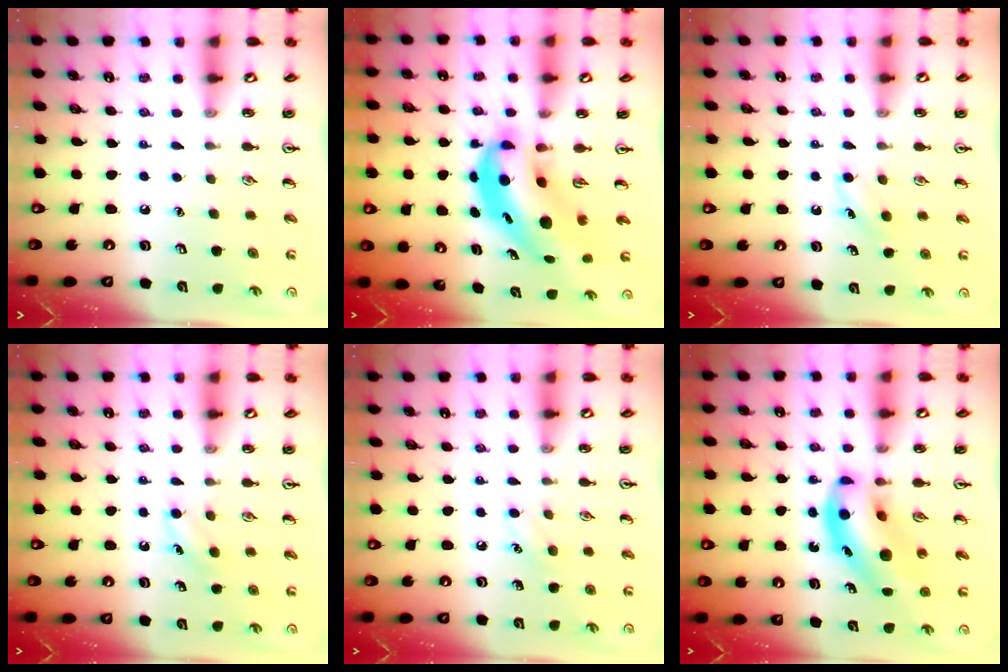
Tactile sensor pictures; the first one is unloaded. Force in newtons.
{"total": 9.0, "press": 8.7, "slide": 2.3}
{"total": 4.3, "press": 4.0, "slide": 1.4}
{"total": 4.3, "press": 4.0, "slide": 1.4}
{"total": 5.4, "press": 5.1, "slide": 1.6}
{"total": 11.9, "press": 11.4, "slide": 3.3}